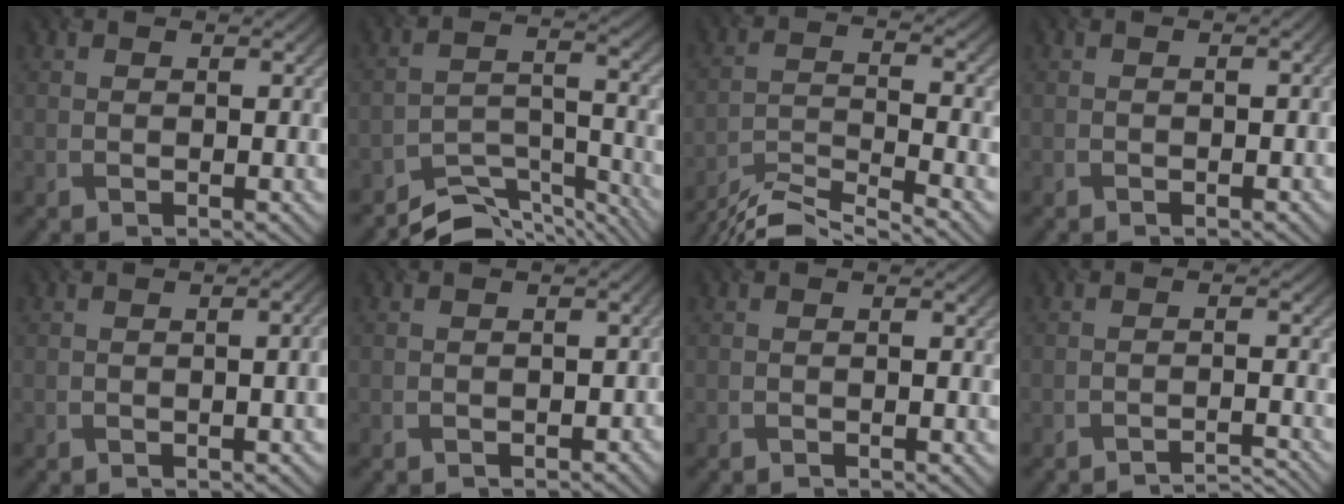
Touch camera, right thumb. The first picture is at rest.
{"total": 8.6, "force": [-7.9, 2.0, 2.7], "torque": [-0.042, 0.000, -0.142]}
{"total": 8.4, "force": [-7.3, 1.3, 3.9], "torque": [-0.068, -0.002, -0.140]}
{"total": 0.9, "force": [-0.6, 0.2, 0.7], "torque": [-0.010, -0.001, -0.009]}
{"total": 2.4, "force": [-0.5, 0.7, 2.3], "torque": [-0.026, 0.008, -0.011]}
{"total": 1.6, "force": [-1.3, 0.8, 0.7], "torque": [-0.007, 0.000, -0.017]}
{"total": 0.7, "force": [-0.6, 0.0, 0.4], "torque": [-0.006, 0.003, -0.012]}
{"total": 3.6, "force": [-3.2, 0.3, 1.5], "torque": [-0.020, 0.014, -0.053]}